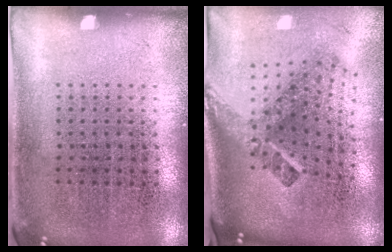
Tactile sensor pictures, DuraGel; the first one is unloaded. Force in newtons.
{"total": 2.8, "press": 1.7, "slide": 2.2}